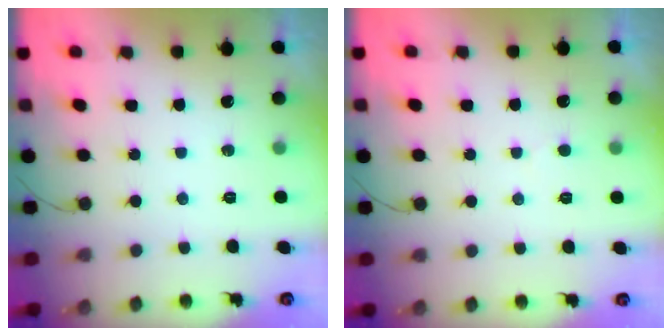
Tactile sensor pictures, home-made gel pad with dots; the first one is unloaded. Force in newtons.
{"total": 3.5, "press": 3.5, "slide": 0.3}